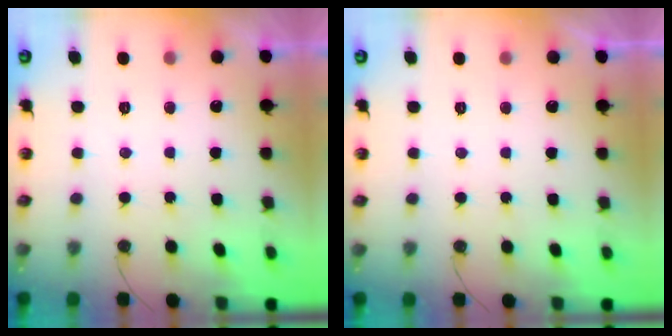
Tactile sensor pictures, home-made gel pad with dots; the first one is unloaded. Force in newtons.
{"total": 0.0}